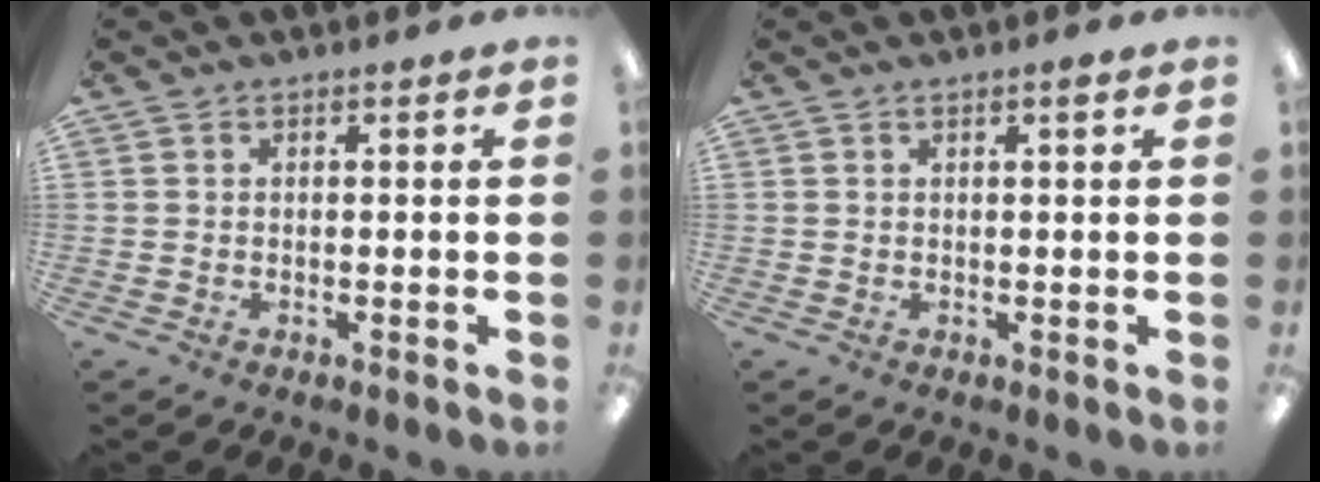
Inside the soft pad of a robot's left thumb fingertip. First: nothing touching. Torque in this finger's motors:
{"motor_torque": [-0.15, -0.02, -0.37, 0.23, 0.01]}